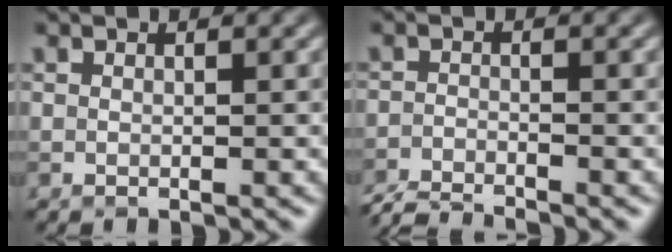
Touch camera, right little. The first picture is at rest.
{"total": 3.4, "force": [-3.3, 0.2, 0.8], "torque": [-0.018, -0.006, -0.070]}